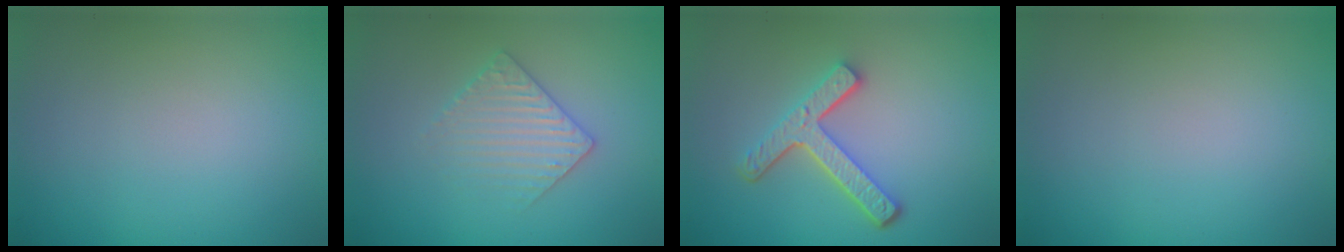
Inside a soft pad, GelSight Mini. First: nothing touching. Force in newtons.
{"total": 3.0, "press": 2.9, "slide": 0.6}
{"total": 4.3, "press": 3.3, "slide": 2.8}
{"total": 0.0}